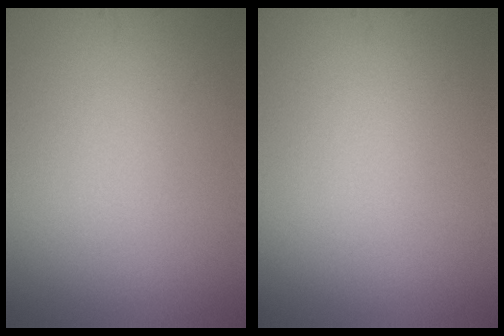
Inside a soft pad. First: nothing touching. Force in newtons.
{"total": 0.0}